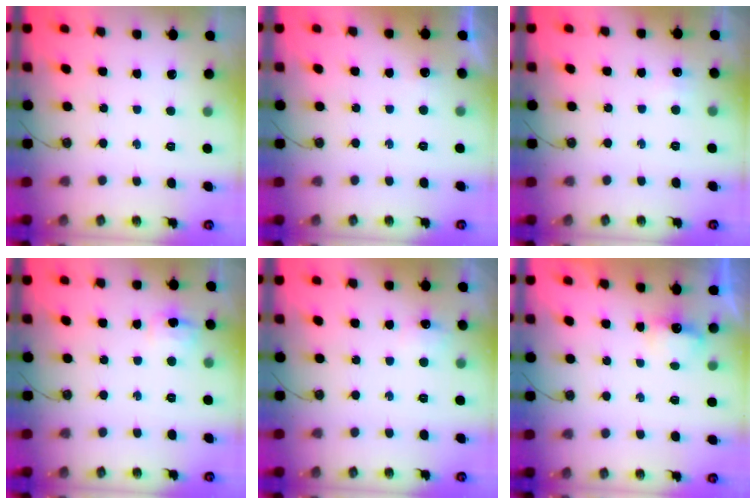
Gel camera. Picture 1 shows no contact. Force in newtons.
{"total": 12.3, "press": 3.1, "slide": 11.9}
{"total": 3.6, "press": 3.6, "slide": 0.5}
{"total": 6.8, "press": 6.7, "slide": 0.8}
{"total": 6.1, "press": 6.1, "slide": 0.8}
{"total": 4.0, "press": 3.9, "slide": 0.6}